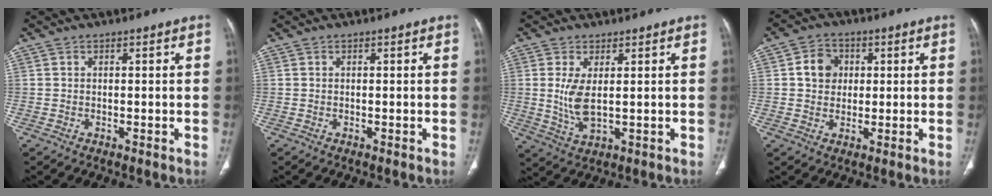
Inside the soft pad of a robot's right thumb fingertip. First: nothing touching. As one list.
[{"total": 0.0}, {"total": 5.7, "force": [0.8, 2.2, 5.2], "torque": [-0.115, -0.016, 0.025]}, {"total": 5.9, "force": [1.0, 5.1, 2.8], "torque": [-0.024, 0.004, 0.013]}]